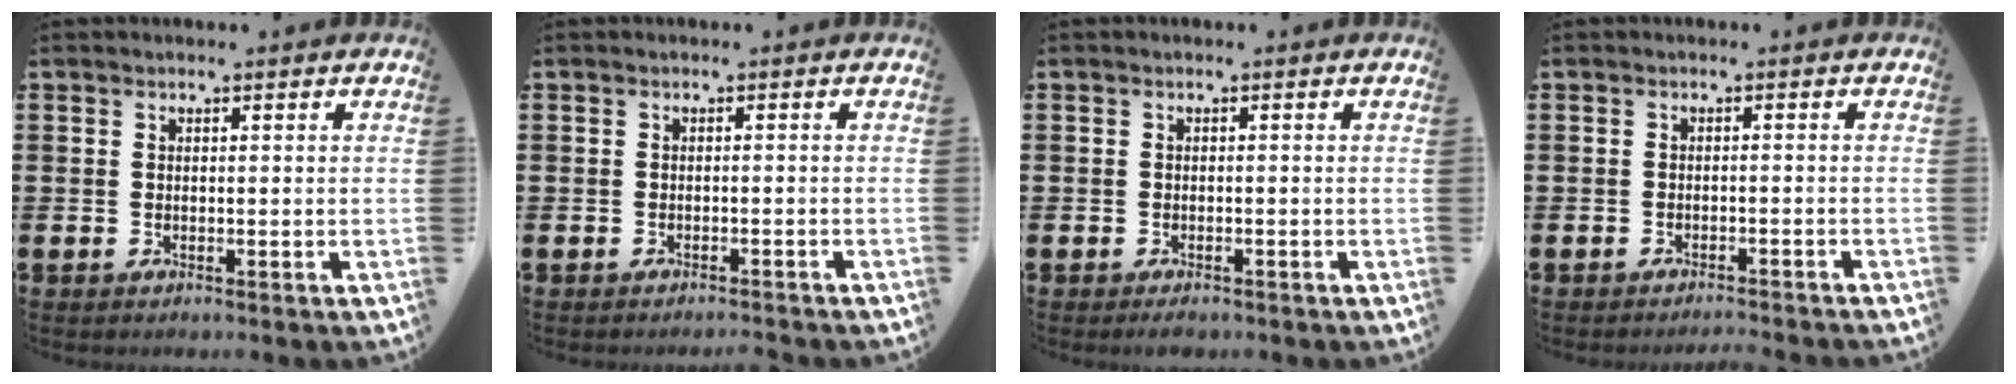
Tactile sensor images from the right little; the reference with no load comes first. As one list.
[{"total": 0.8, "force": [-0.8, -0.2, 0.1], "torque": [-0.001, 0.000, -0.017]}, {"total": 0.7, "force": [-0.5, 0.2, 0.3], "torque": [-0.008, -0.001, -0.011]}, {"total": 1.2, "force": [-1.2, -0.2, 0.0], "torque": [0.000, 0.003, -0.025]}]